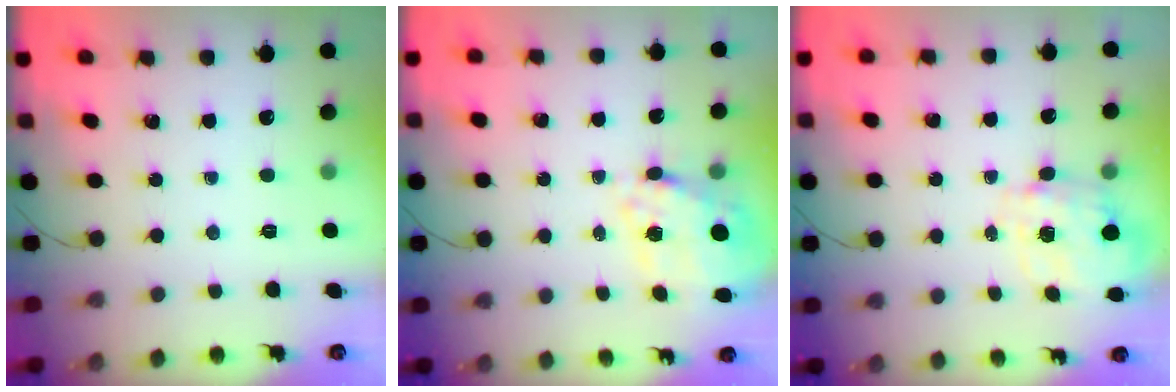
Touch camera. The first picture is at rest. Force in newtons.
{"total": 15.5, "press": 15.2, "slide": 3.1}
{"total": 2.5, "press": 2.3, "slide": 1.0}